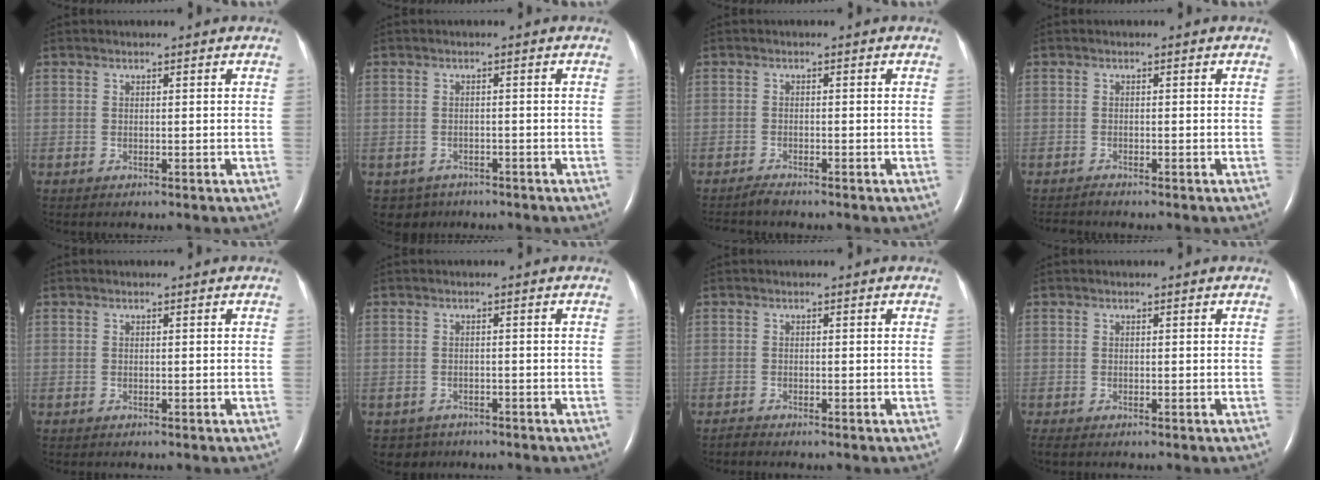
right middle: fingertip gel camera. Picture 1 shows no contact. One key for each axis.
{"total": 3.4, "fx": -2.4, "fy": 2.4, "fz": -0.1, "tx": -0.003, "ty": 0.004, "tz": -0.033}
{"total": 1.5, "fx": -1.5, "fy": -0.2, "fz": 0.2, "tx": -0.009, "ty": -0.007, "tz": -0.026}
{"total": 0.9, "fx": -0.8, "fy": -0.2, "fz": -0.1, "tx": -0.003, "ty": -0.005, "tz": -0.014}
{"total": 0.0}
{"total": 2.9, "fx": -2.2, "fy": 1.9, "fz": -0.4, "tx": -0.002, "ty": 0.004, "tz": -0.033}
{"total": 0.7, "fx": -0.7, "fy": -0.1, "fz": 0.0, "tx": -0.005, "ty": -0.005, "tz": -0.015}
{"total": 1.0, "fx": -0.8, "fy": 0.2, "fz": 0.5, "tx": -0.015, "ty": -0.005, "tz": -0.013}